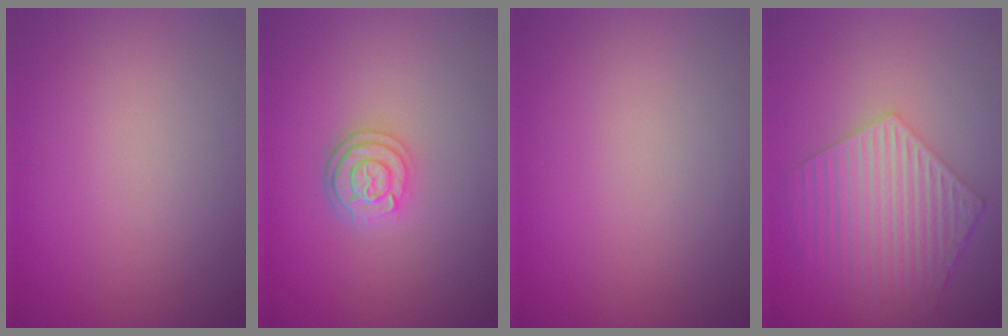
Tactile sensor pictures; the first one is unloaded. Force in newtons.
{"total": 3.1, "press": 2.5, "slide": 1.8}
{"total": 0.0}
{"total": 6.2, "press": 4.9, "slide": 3.9}